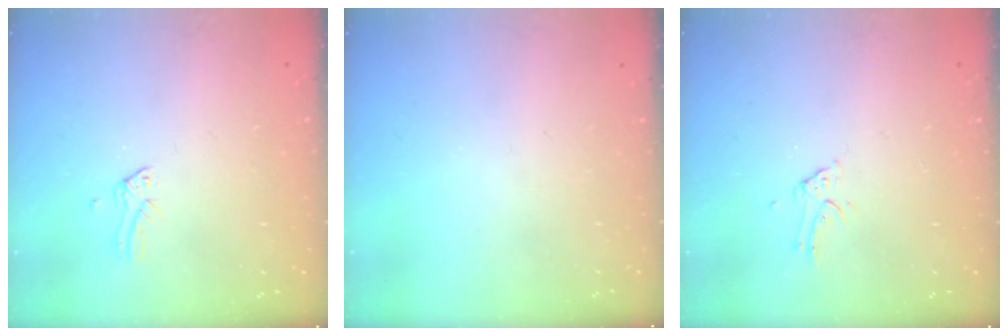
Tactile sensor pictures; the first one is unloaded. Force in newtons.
{"total": 0.0}
{"total": 1.6, "press": 1.5, "slide": 0.1}